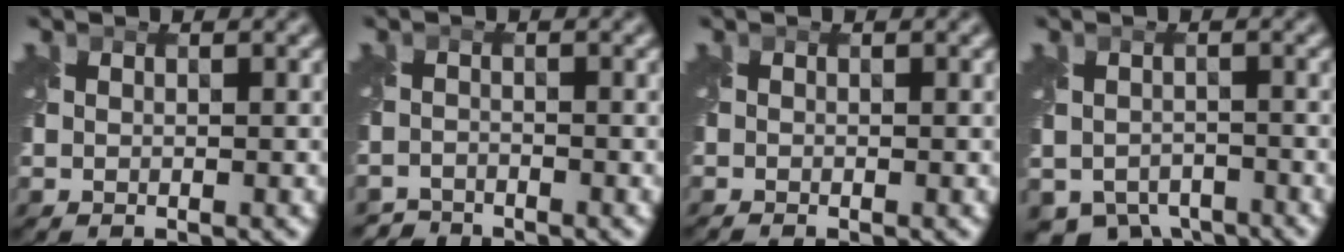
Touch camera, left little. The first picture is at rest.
{"total": 2.2, "force": [-2.2, 0.2, -0.4], "torque": [0.007, -0.004, -0.047]}
{"total": 0.6, "force": [-0.6, -0.1, 0.0], "torque": [0.001, -0.007, -0.013]}
{"total": 5.2, "force": [-4.0, 2.9, 1.7], "torque": [-0.023, -0.023, -0.063]}